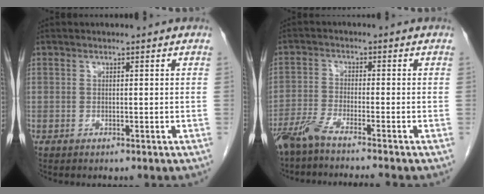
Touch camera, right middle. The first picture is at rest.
{"total": 6.3, "force": [-5.4, -1.2, 2.9], "torque": [-0.051, -0.018, -0.098]}